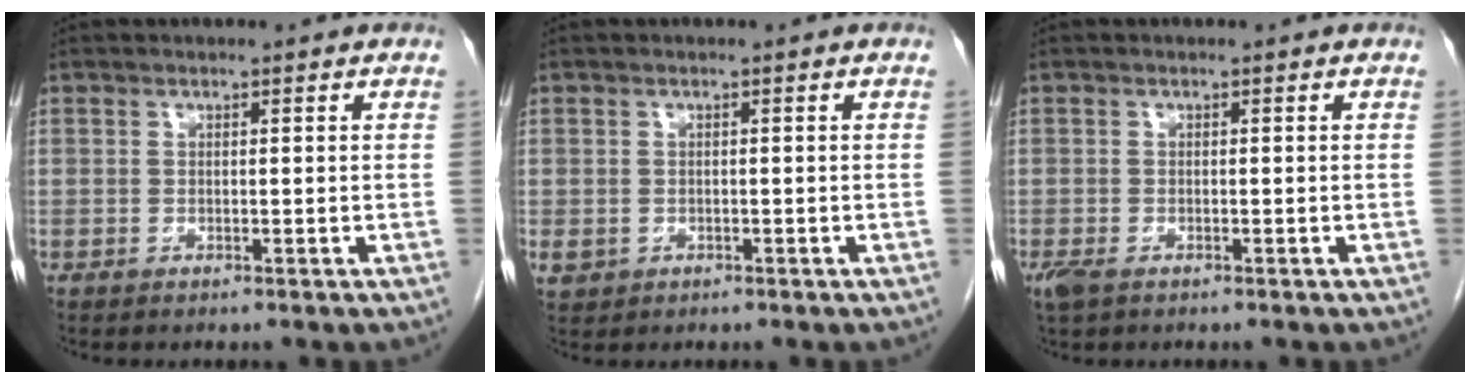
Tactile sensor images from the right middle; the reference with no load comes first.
{"total": 2.2, "force": [-0.6, 1.9, 0.9], "torque": [-0.020, -0.001, 0.000]}
{"total": 2.5, "force": [-1.5, 1.3, 1.6], "torque": [-0.040, -0.007, -0.023]}